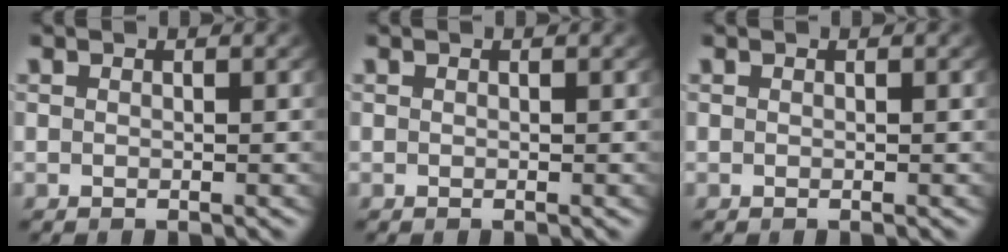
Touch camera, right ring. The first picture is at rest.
{"total": 0.0}
{"total": 0.0}